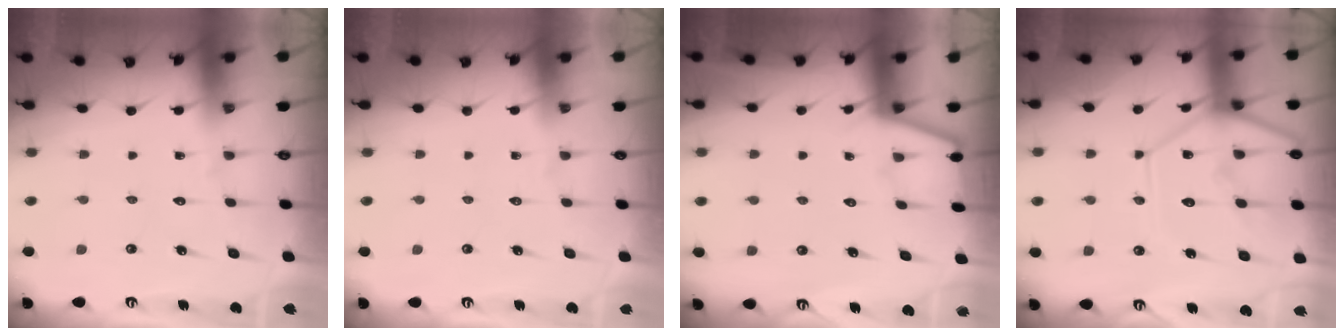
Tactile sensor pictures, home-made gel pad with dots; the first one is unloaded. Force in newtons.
{"total": 0.0}
{"total": 4.2, "press": 4.2, "slide": 0.5}
{"total": 15.9, "press": 15.7, "slide": 2.0}